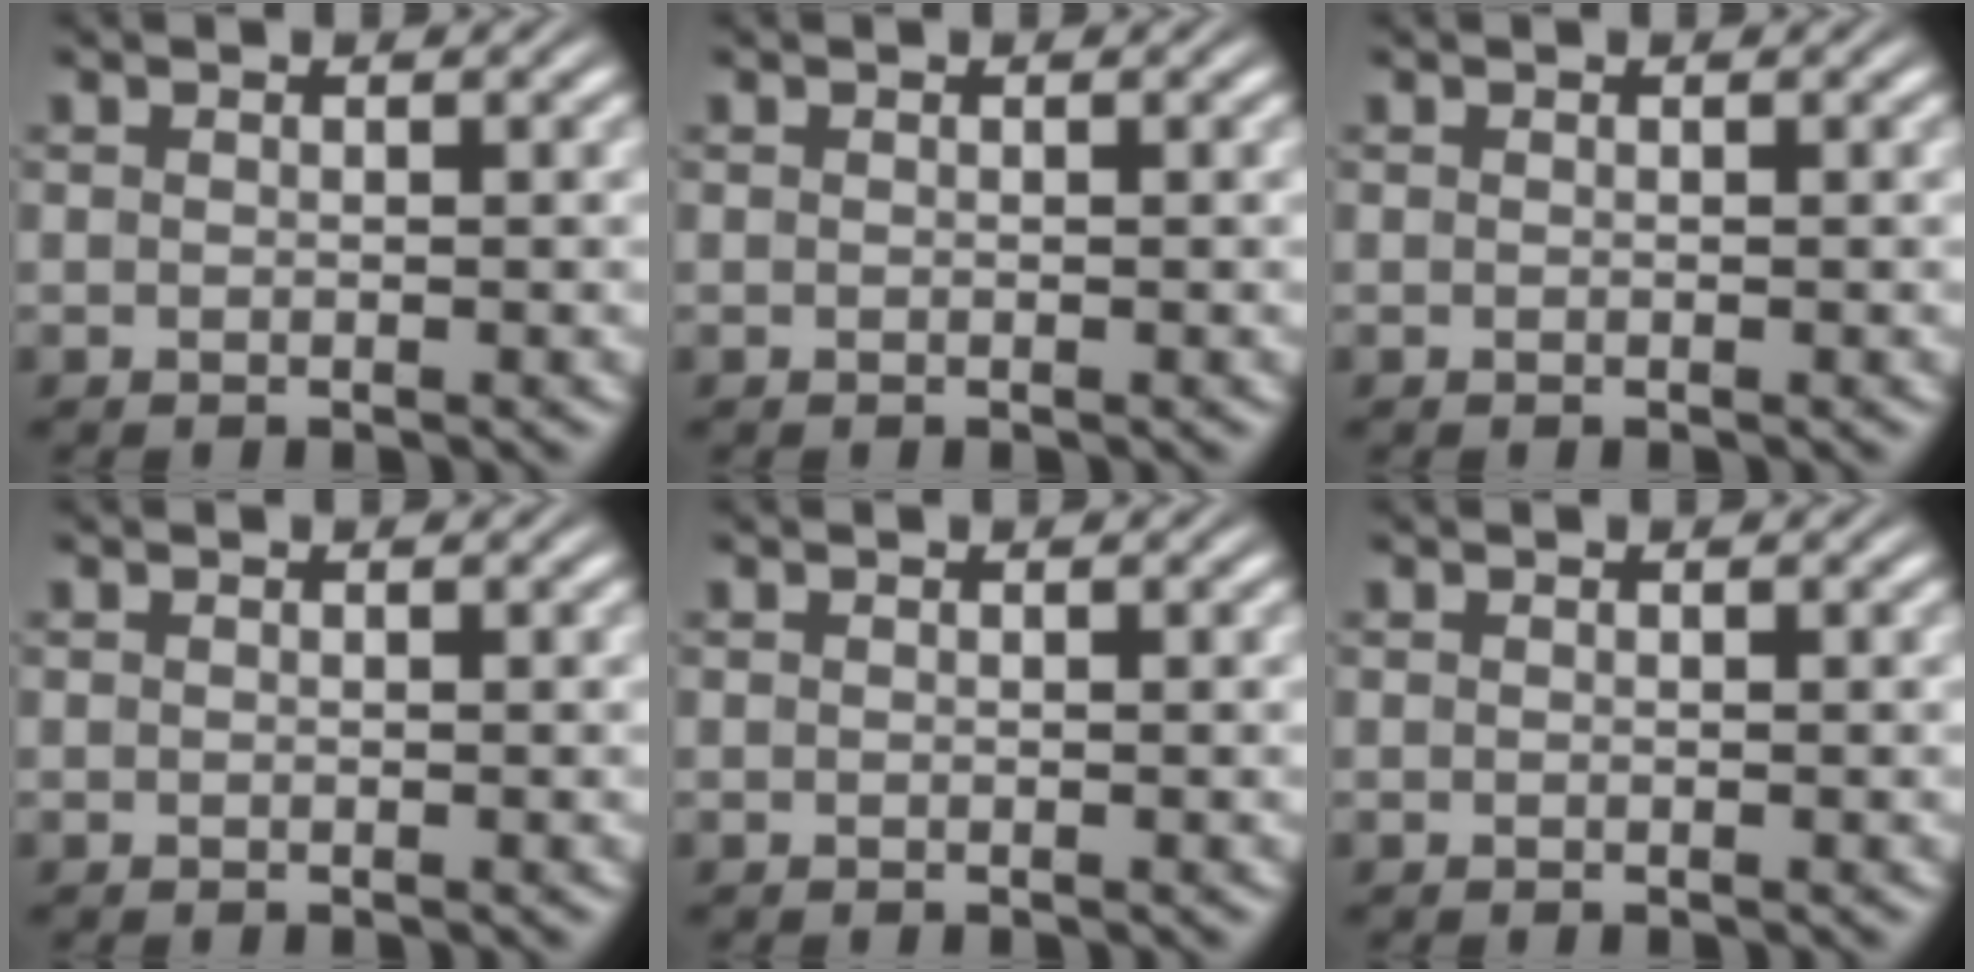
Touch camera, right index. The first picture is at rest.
{"total": 0.0}
{"total": 0.0}
{"total": 0.0}
{"total": 0.0}
{"total": 0.0}